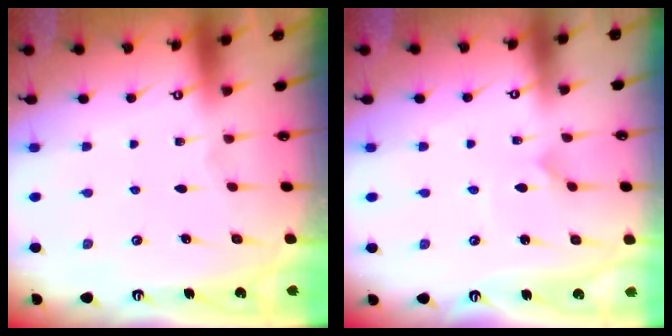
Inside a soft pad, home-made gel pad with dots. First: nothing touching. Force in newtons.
{"total": 2.9, "press": 2.9, "slide": 0.2}